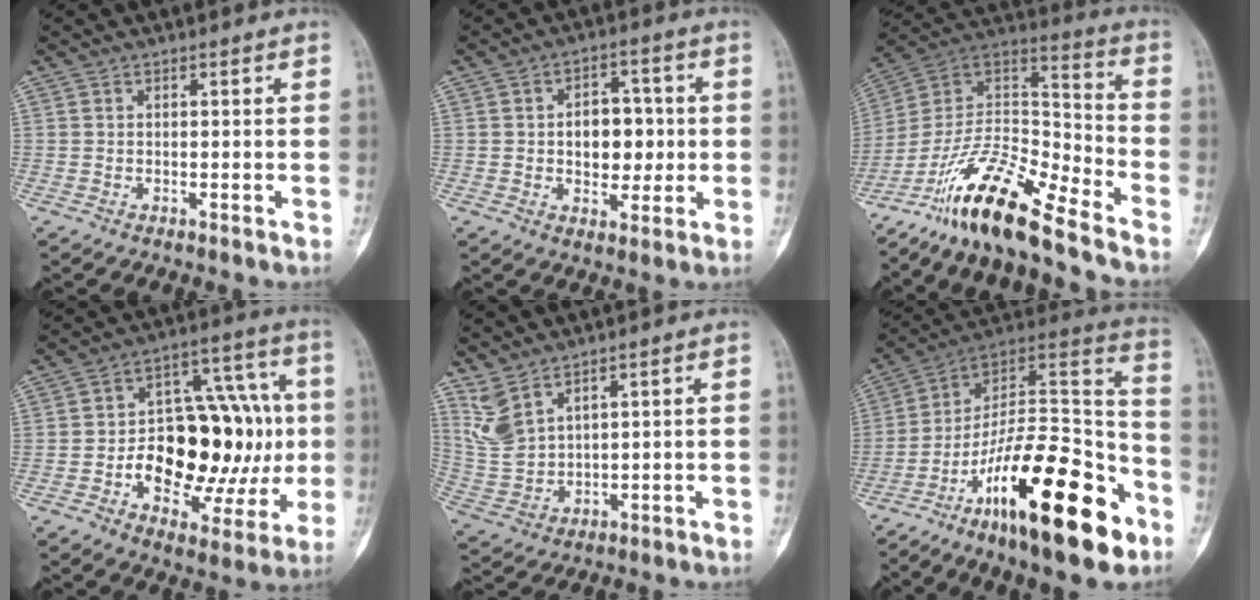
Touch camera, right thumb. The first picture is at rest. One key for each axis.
{"total": 9.4, "fx": 0.2, "fy": 6.4, "fz": 6.9, "tx": -0.059, "ty": 0.012, "tz": 0.006}
{"total": 18.5, "fx": -14.1, "fy": 3.5, "fz": 11.4, "tx": -0.202, "ty": 0.090, "tz": -0.260}
{"total": 24.6, "fx": -1.9, "fy": 13.9, "fz": 20.3, "tx": -0.254, "ty": 0.038, "tz": -0.013}
{"total": 7.1, "fx": 5.3, "fy": 2.8, "fz": 3.9, "tx": -0.082, "ty": -0.026, "tz": 0.131}
{"total": 29.7, "fx": -15.7, "fy": 9.4, "fz": 23.3, "tx": -0.342, "ty": 0.092, "tz": -0.253}